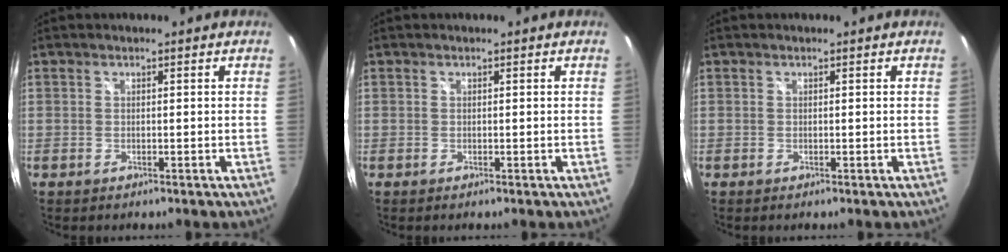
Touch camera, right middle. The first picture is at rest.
{"total": 0.0}
{"total": 0.0}